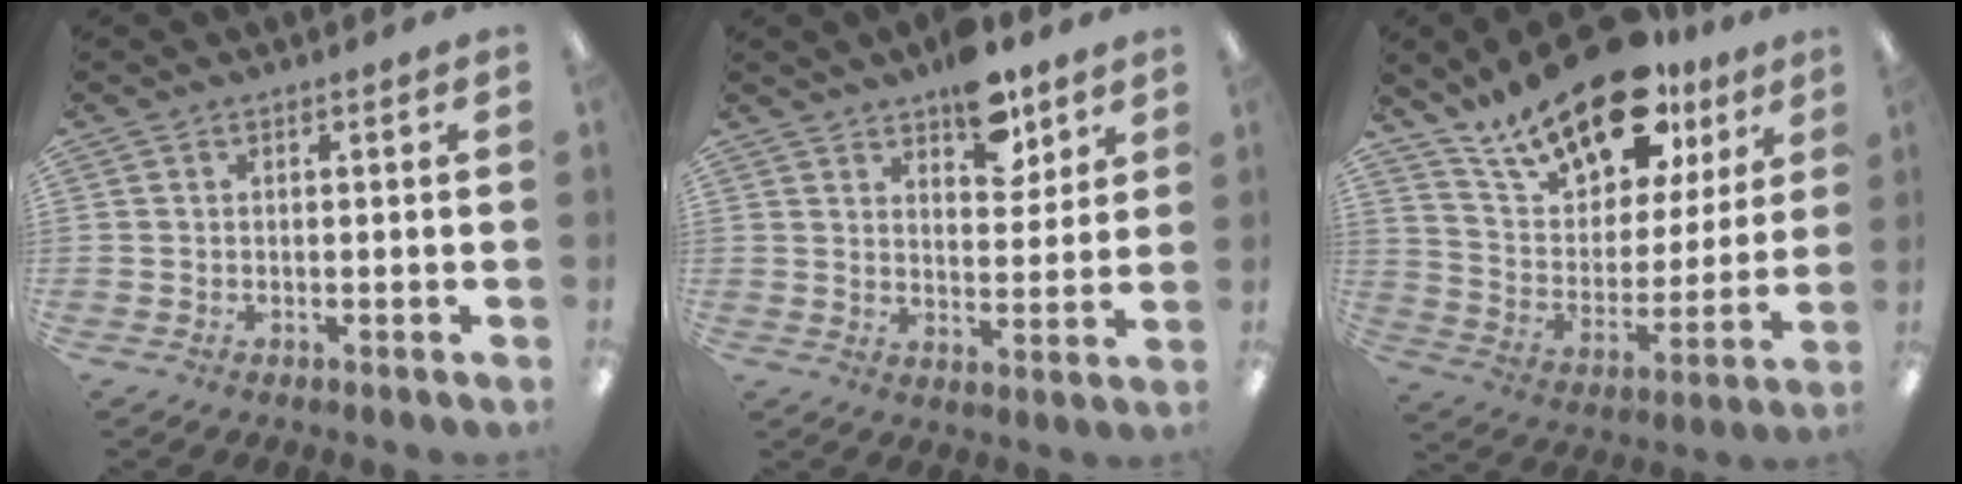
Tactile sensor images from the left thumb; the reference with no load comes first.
{"total": 10.9, "force": [7.6, 5.5, 5.6], "torque": [-0.058, -0.040, 0.129]}
{"total": 21.2, "force": [15.8, 9.3, 10.7], "torque": [-0.187, -0.094, 0.276]}